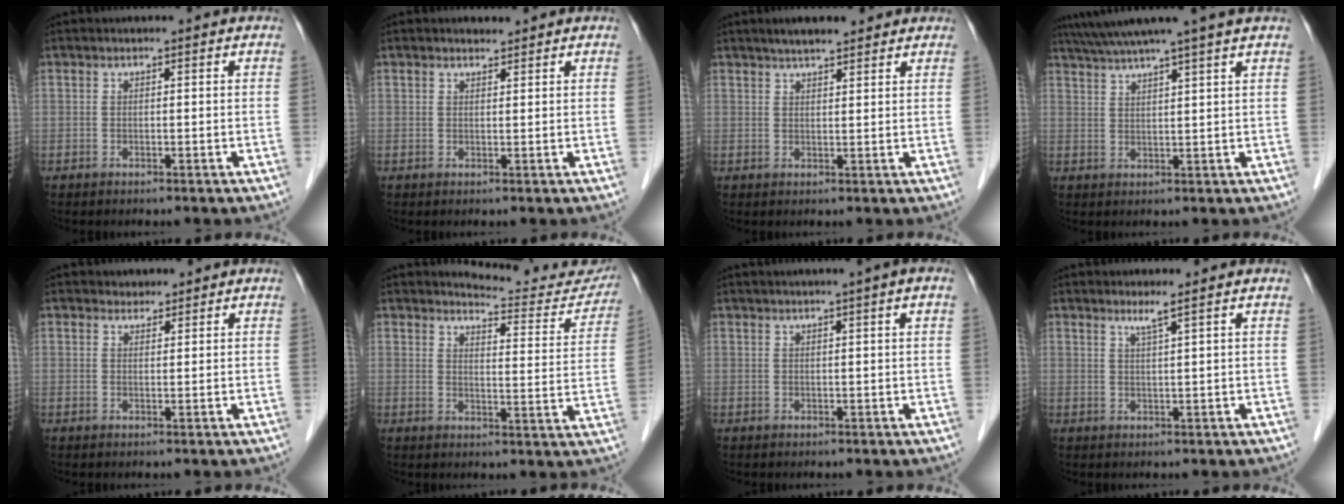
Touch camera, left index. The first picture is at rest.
{"total": 1.1, "force": [1.1, 0.2, 0.2], "torque": [-0.011, -0.001, 0.019]}
{"total": 5.8, "force": [4.8, 1.0, 3.0], "torque": [-0.044, 0.024, 0.076]}
{"total": 9.6, "force": [8.1, -1.9, 4.9], "torque": [-0.081, 0.019, 0.117]}
{"total": 1.5, "force": [1.4, 0.6, -0.1], "torque": [0.000, 0.002, 0.021]}
{"total": 12.6, "force": [12.4, 2.1, 1.4], "torque": [0.002, -0.049, 0.136]}
{"total": 4.1, "force": [2.6, -0.7, 3.1], "torque": [-0.043, 0.018, 0.038]}
{"total": 2.0, "force": [1.4, -0.8, 1.1], "torque": [-0.034, -0.011, 0.032]}